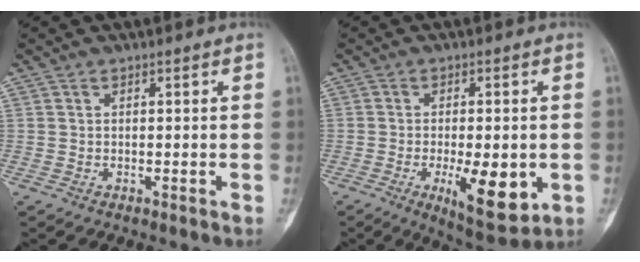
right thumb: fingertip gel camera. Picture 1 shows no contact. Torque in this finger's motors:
{"motor_torque": [-0.59, 0.50, 0.09, 0.03, 0.05]}